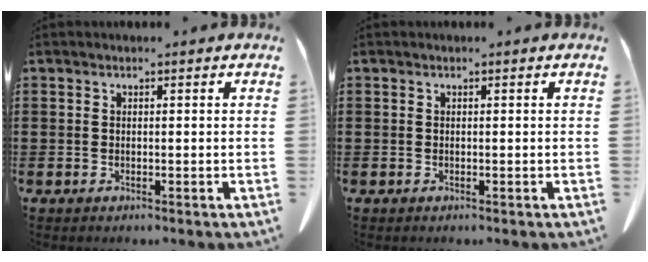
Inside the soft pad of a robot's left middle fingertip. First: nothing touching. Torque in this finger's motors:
{"motor_torque": [0.27, -0.35, 0.00, 0.00]}